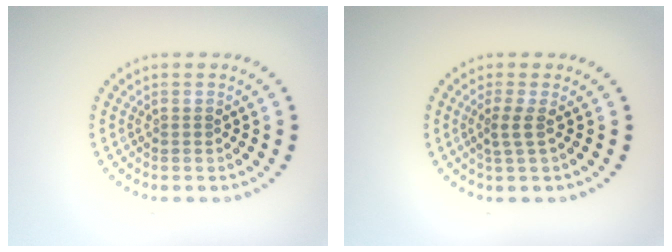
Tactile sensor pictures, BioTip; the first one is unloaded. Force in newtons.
{"total": 1.7, "press": 1.2, "slide": 1.3}